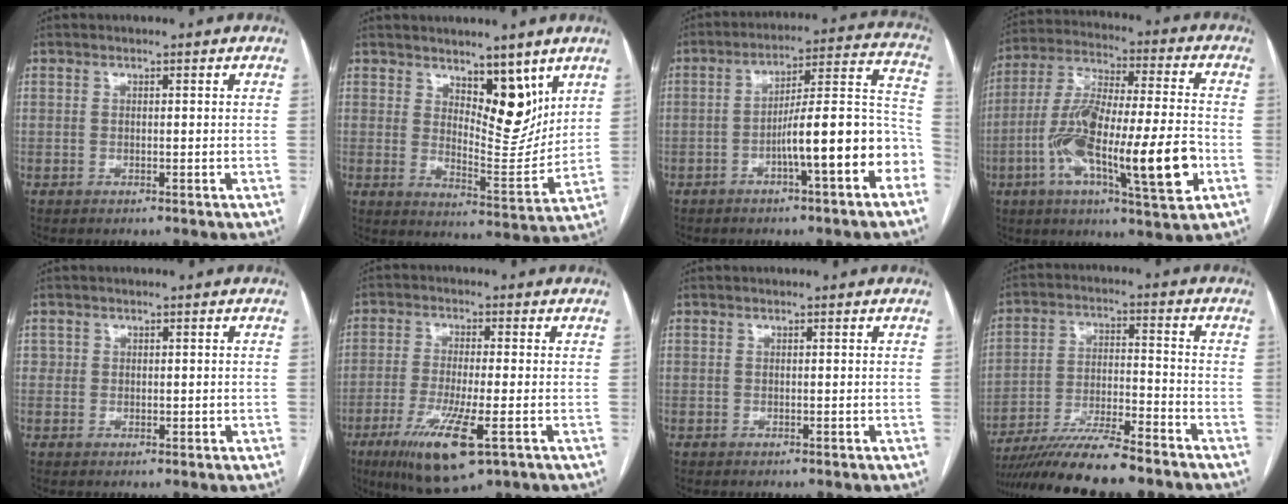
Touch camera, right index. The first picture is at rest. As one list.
[{"total": 9.3, "force": [5.8, 3.7, 6.4], "torque": [-0.091, -0.011, 0.102]}, {"total": 14.0, "force": [-5.4, 1.7, 12.8], "torque": [-0.171, 0.036, -0.076]}, {"total": 20.6, "force": [-6.0, 3.0, 19.5], "torque": [-0.337, -0.005, -0.100]}, {"total": 1.5, "force": [0.2, 1.4, 0.6], "torque": [-0.007, 0.006, 0.007]}, {"total": 11.5, "force": [-5.3, 1.8, 10.1], "torque": [-0.188, -0.033, -0.086]}, {"total": 0.0}, {"total": 13.8, "force": [-11.9, 0.9, 7.1], "torque": [-0.114, -0.011, -0.200]}]